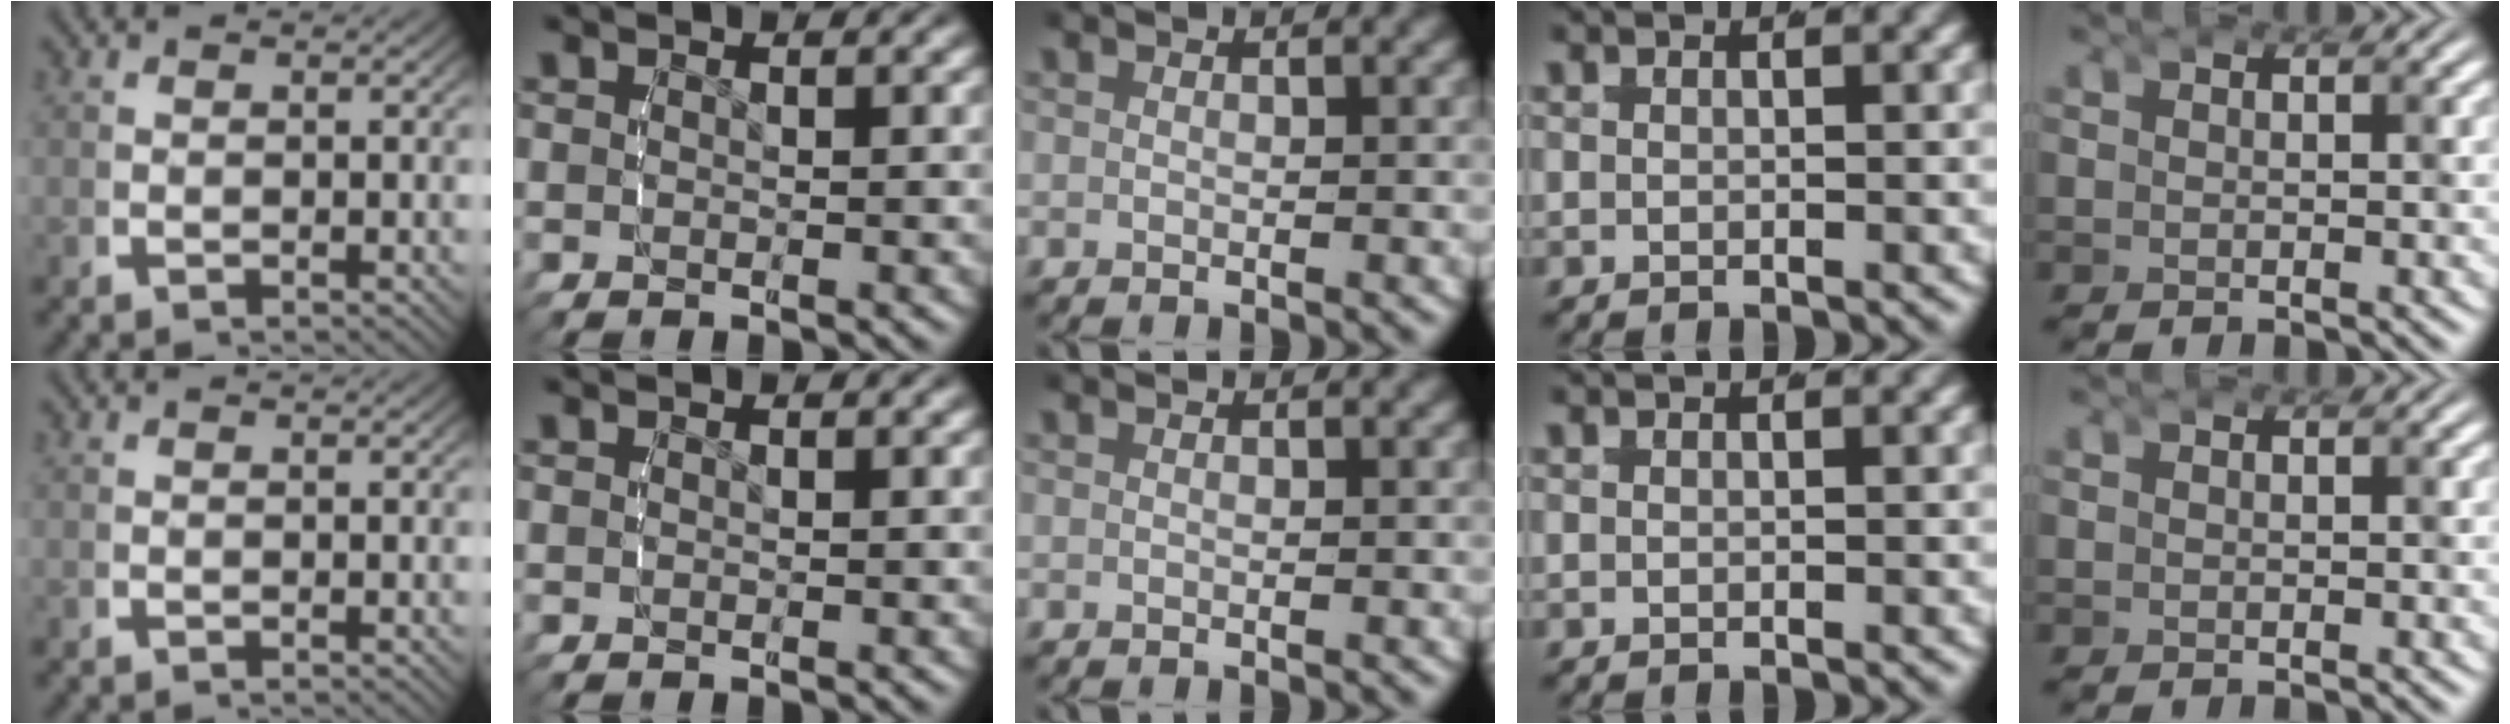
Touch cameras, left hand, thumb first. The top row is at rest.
{}